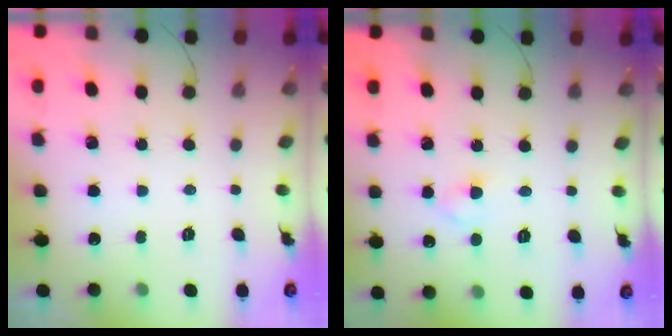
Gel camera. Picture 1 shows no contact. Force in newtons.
{"total": 2.7, "press": 2.4, "slide": 1.1}